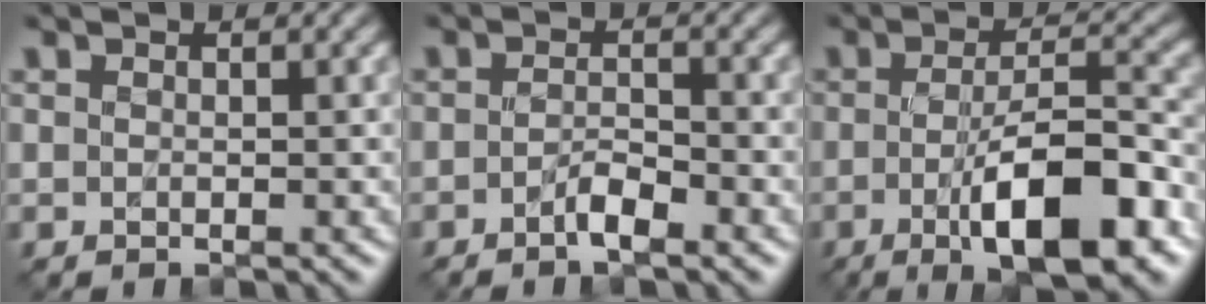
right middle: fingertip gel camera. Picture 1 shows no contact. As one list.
[{"total": 1.9, "force": [-1.2, 0.4, 1.5], "torque": [-0.030, 0.007, -0.024]}, {"total": 9.6, "force": [-3.4, 2.5, 8.6], "torque": [-0.135, 0.008, -0.058]}]